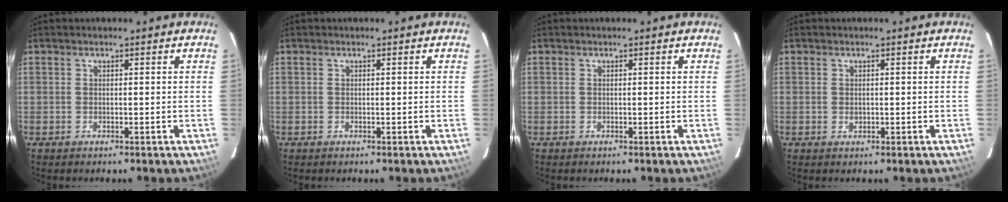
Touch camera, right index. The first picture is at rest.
{"total": 0.0}
{"total": 0.0}
{"total": 0.8, "force": [0.0, 0.7, 0.2], "torque": [0.000, 0.001, 0.002]}